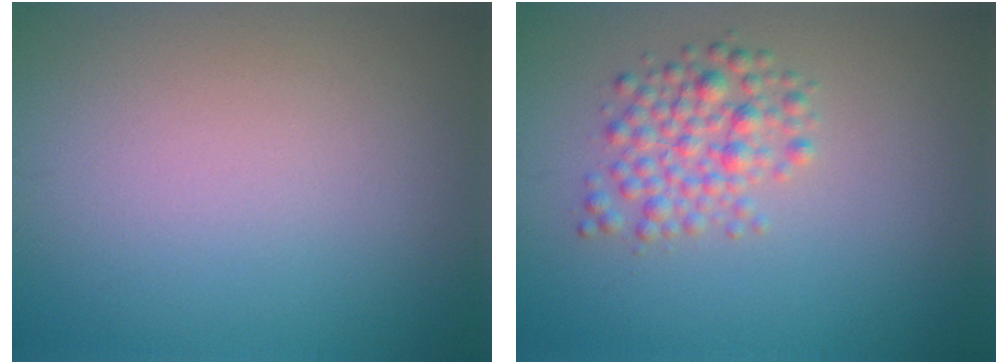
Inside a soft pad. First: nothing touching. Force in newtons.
{"total": 3.1, "press": 3.1, "slide": 0.1}